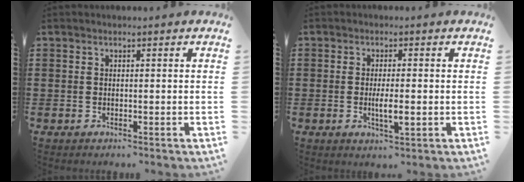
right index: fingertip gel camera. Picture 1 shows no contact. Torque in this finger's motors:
{"motor_torque": [0.96, 0.01, 0.12, 0.05]}